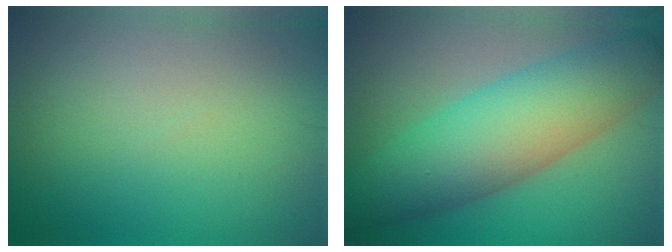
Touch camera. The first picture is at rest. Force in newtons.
{"total": 9.1, "press": 9.1, "slide": 0.2}